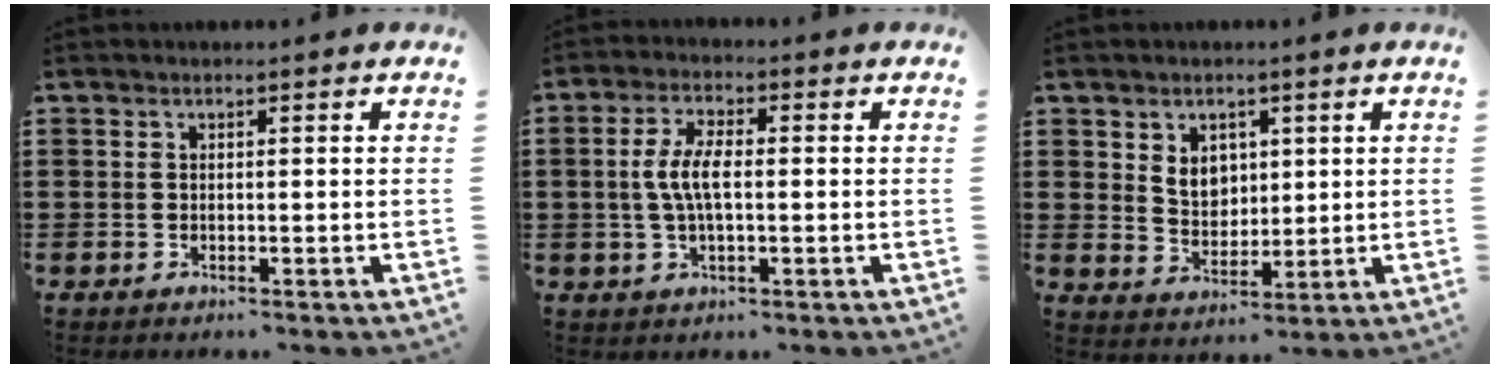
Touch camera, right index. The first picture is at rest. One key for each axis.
{"total": 5.8, "fx": -0.2, "fy": 2.2, "fz": 5.4, "tx": -0.120, "ty": -0.001, "tz": -0.011}
{"total": 4.6, "fx": 2.0, "fy": 3.7, "fz": 2.0, "tx": -0.045, "ty": 0.010, "tz": 0.034}